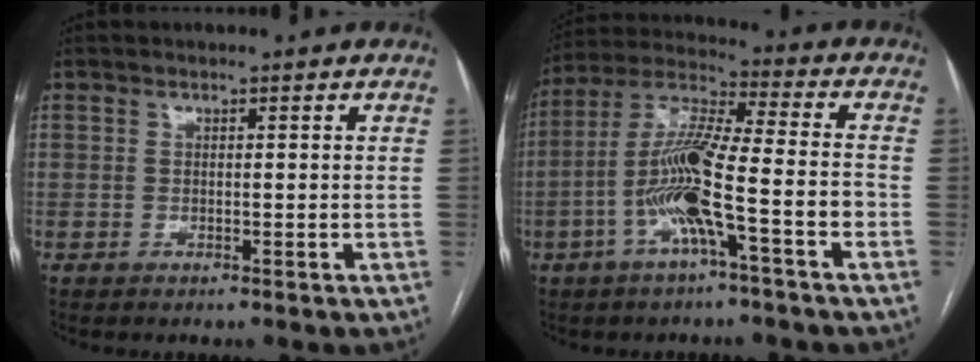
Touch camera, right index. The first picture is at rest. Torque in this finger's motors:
{"motor_torque": [1.65, -0.49, 1.05, 0.21]}